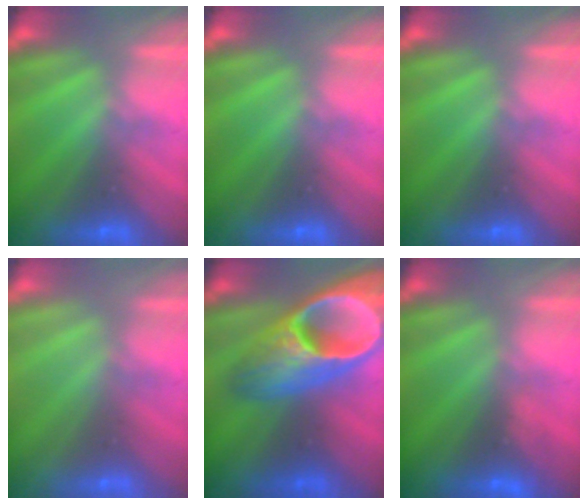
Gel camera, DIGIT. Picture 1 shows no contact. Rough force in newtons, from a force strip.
{"total": 0.0}
{"total": 0.0}
{"total": 3.3}
{"total": 9.6}
{"total": 3.5}